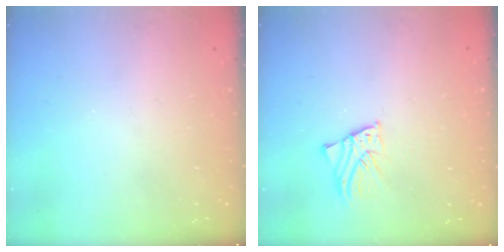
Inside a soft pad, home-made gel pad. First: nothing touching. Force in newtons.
{"total": 2.2, "press": 2.2, "slide": 0.1}